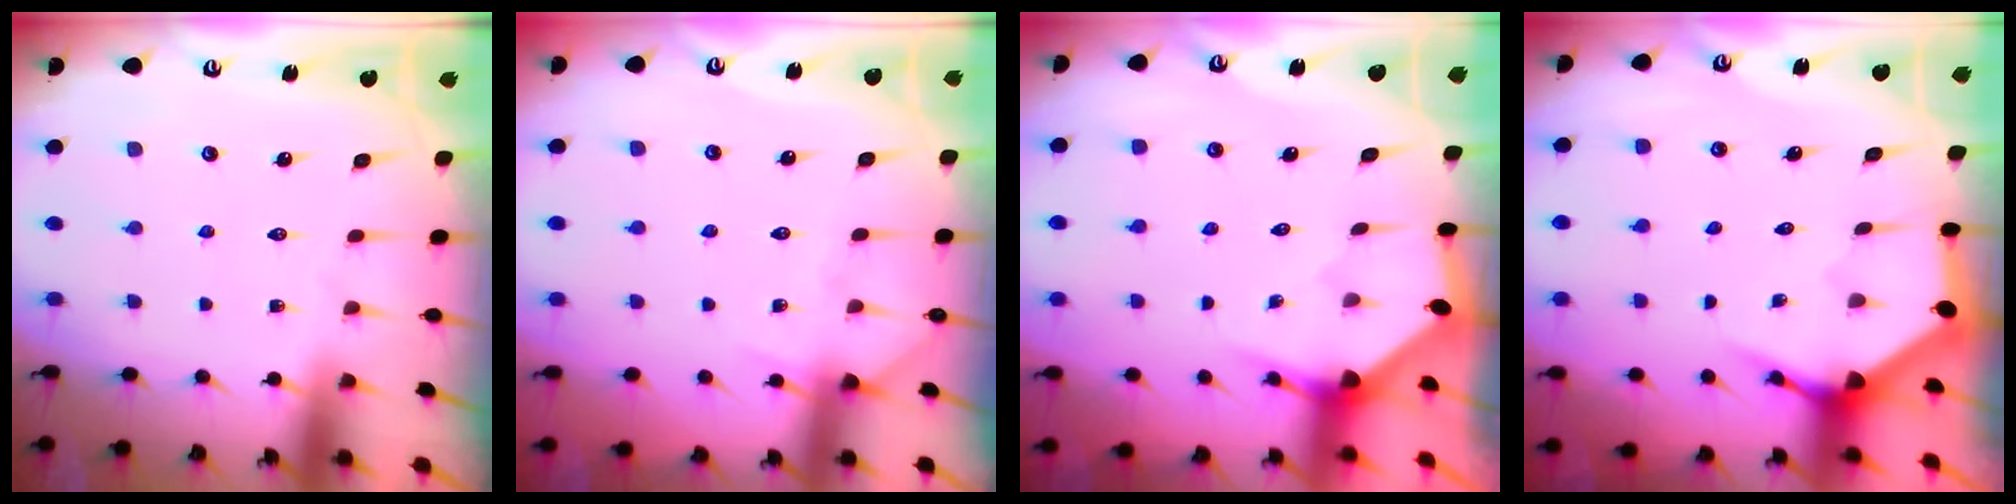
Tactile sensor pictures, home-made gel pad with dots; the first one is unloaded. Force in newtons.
{"total": 5.1, "press": 5.1, "slide": 0.7}
{"total": 3.2, "press": 3.2, "slide": 0.3}
{"total": 3.7, "press": 3.6, "slide": 0.4}